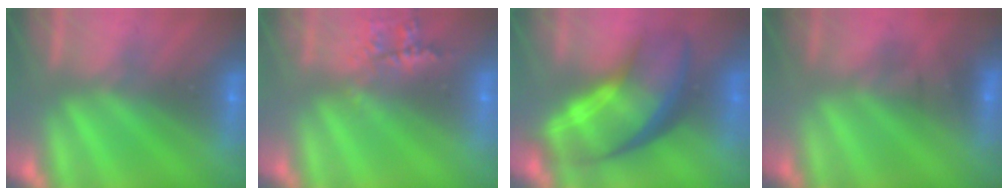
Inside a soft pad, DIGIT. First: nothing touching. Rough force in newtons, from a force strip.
{"total": 2.3}
{"total": 10.9}
{"total": 1.6}